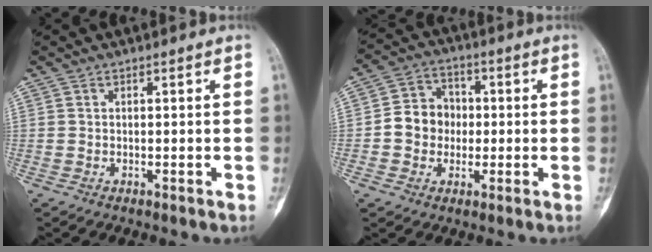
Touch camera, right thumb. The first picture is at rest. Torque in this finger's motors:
{"motor_torque": [0.21, -0.10, 0.54, -0.35, 0.06]}